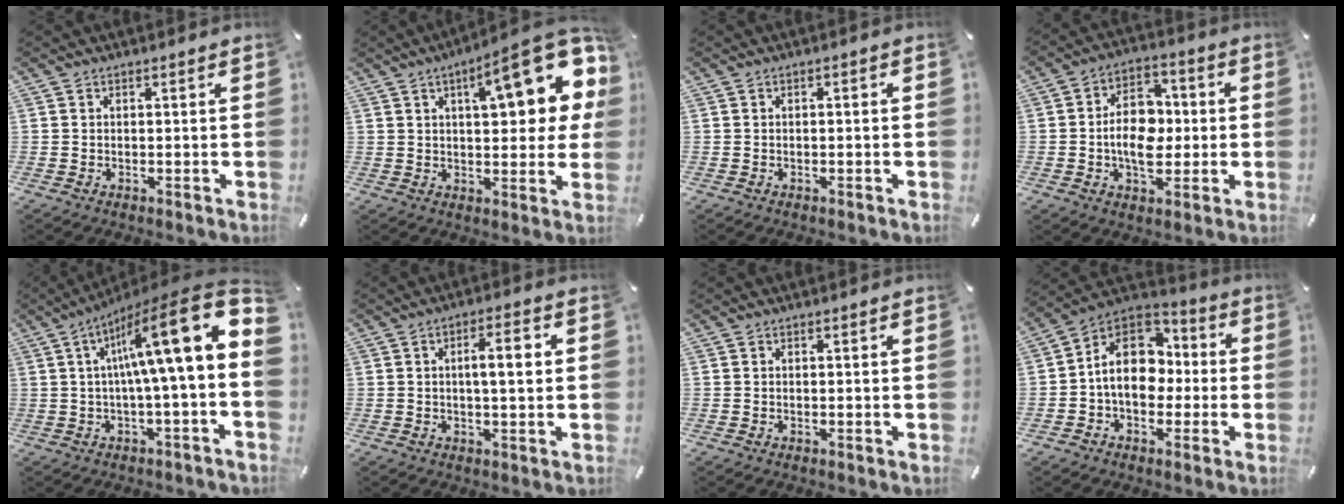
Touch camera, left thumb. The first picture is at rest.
{"total": 20.3, "force": [7.8, 7.6, 17.2], "torque": [-0.222, -0.037, 0.116]}
{"total": 1.0, "force": [-0.6, 0.3, 0.7], "torque": [-0.013, 0.000, -0.010]}
{"total": 12.1, "force": [-1.3, 8.5, 8.5], "torque": [-0.153, 0.013, -0.024]}
{"total": 20.3, "force": [6.2, 2.9, 19.1], "torque": [-0.309, -0.056, 0.090]}
{"total": 6.9, "force": [0.9, 1.9, 6.6], "torque": [-0.108, 0.004, 0.007]}
{"total": 0.0}
{"total": 13.2, "force": [-0.7, 10.5, 8.0], "torque": [-0.150, 0.010, -0.013]}